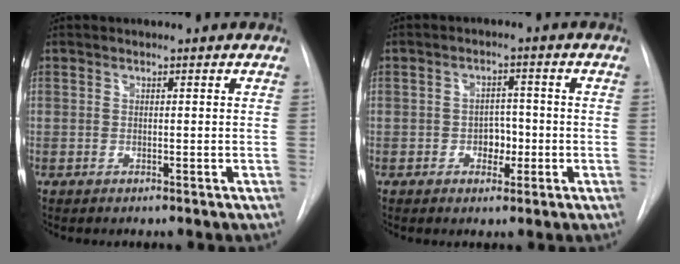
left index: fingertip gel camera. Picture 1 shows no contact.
{"total": 3.8, "force": [-2.0, 2.3, 2.2], "torque": [-0.024, 0.000, -0.027]}